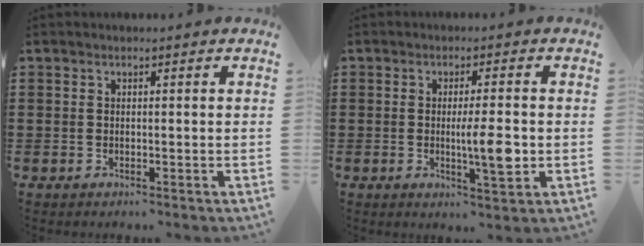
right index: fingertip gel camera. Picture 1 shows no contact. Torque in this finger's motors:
{"motor_torque": [1.48, -0.24, 0.55, 0.13]}